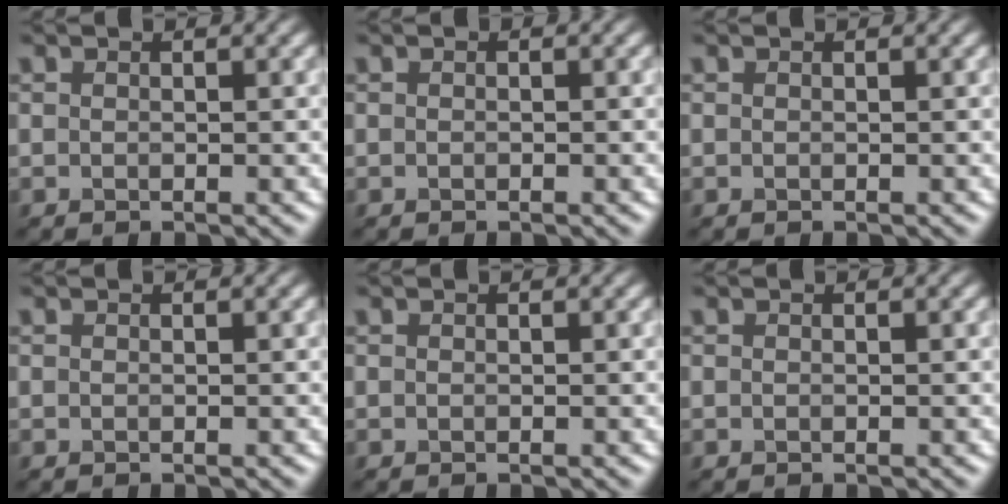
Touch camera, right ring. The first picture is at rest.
{"total": 0.0}
{"total": 0.0}
{"total": 0.0}
{"total": 0.0}
{"total": 0.0}